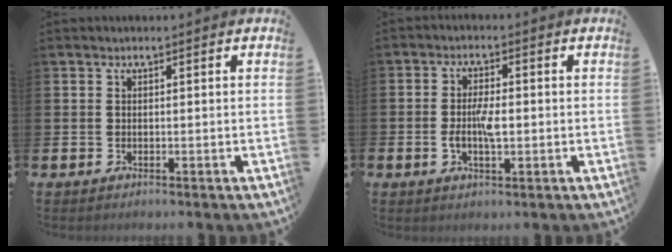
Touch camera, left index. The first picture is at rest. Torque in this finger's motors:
{"motor_torque": [1.02, 0.86, 0.26, 0.21]}